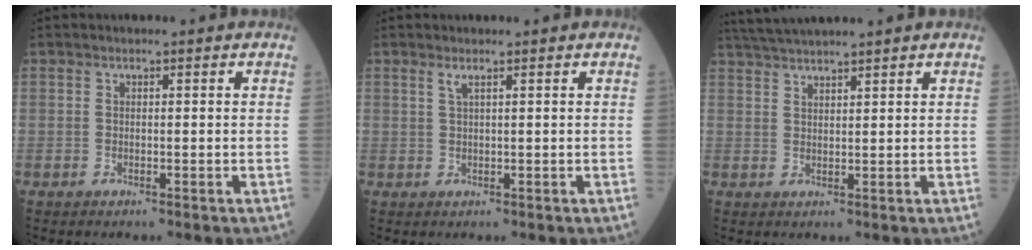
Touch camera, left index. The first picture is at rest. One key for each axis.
{"total": 1.0, "fx": 0.5, "fy": -0.1, "fz": 0.8, "tx": -0.022, "ty": -0.002, "tz": 0.012}
{"total": 5.6, "fx": 5.1, "fy": -0.9, "fz": 2.2, "tx": -0.043, "ty": 0.030, "tz": 0.097}